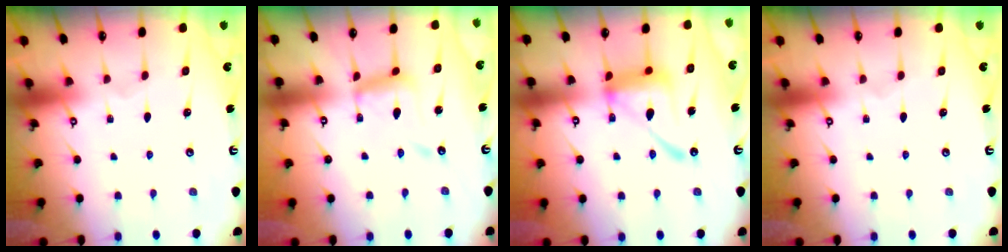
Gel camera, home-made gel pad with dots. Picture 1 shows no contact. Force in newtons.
{"total": 10.9, "press": 10.9, "slide": 0.8}
{"total": 14.4, "press": 14.3, "slide": 1.2}
{"total": 0.0}